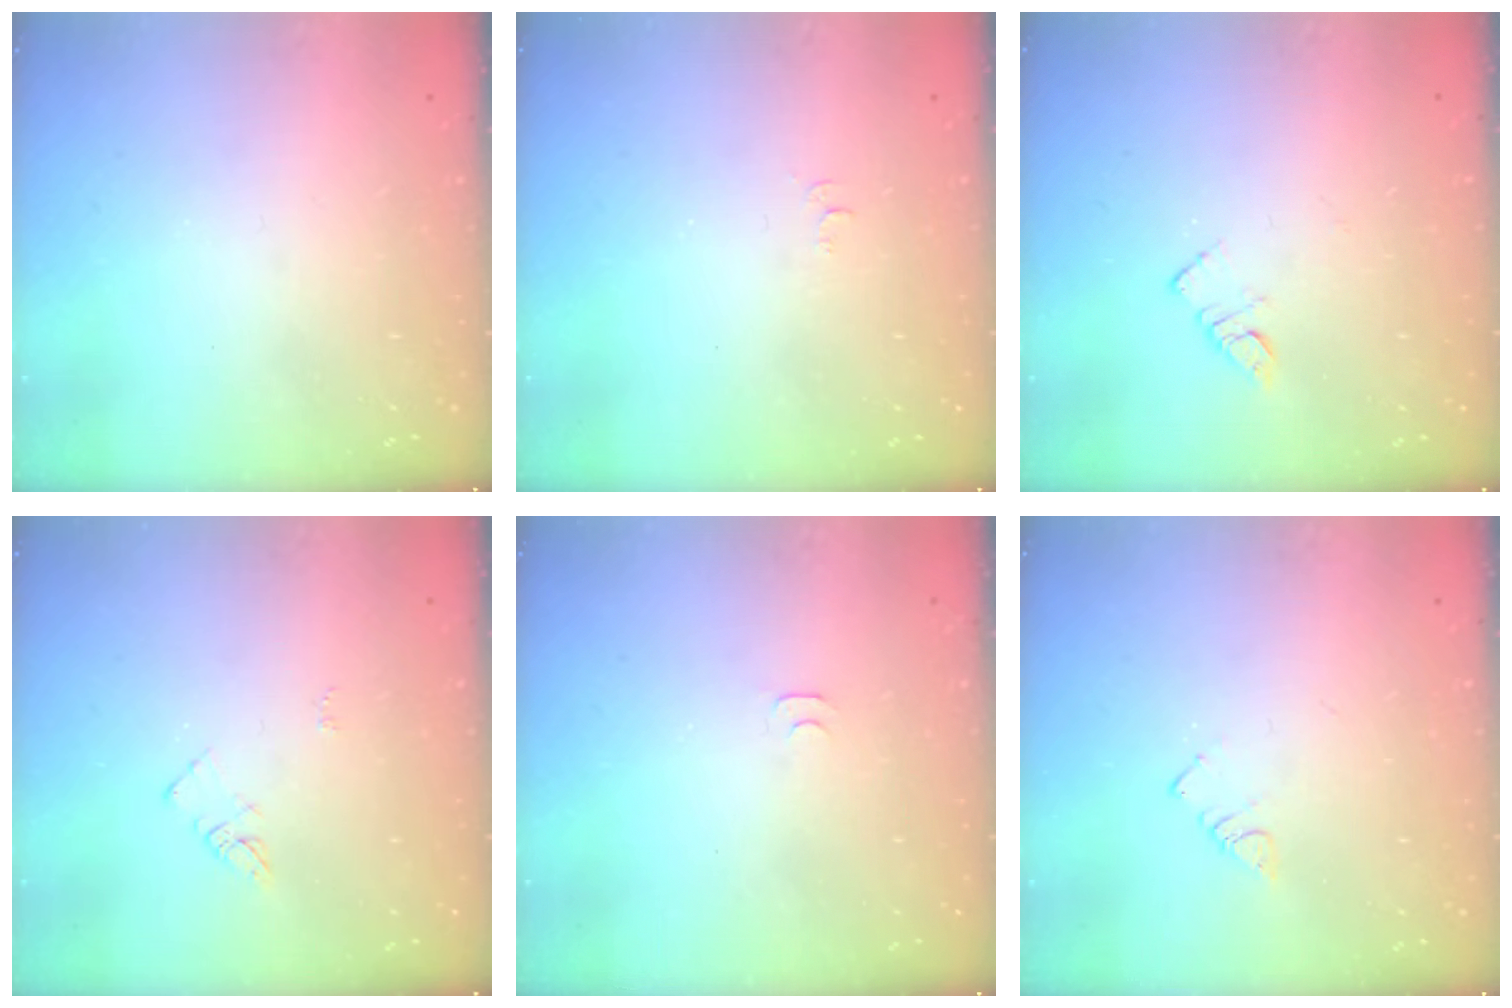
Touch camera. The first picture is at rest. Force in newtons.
{"total": 3.9, "press": 3.8, "slide": 0.3}
{"total": 3.9, "press": 3.9, "slide": 0.4}
{"total": 3.8, "press": 3.8, "slide": 0.4}
{"total": 3.4, "press": 3.4, "slide": 0.3}
{"total": 2.4, "press": 2.4, "slide": 0.4}